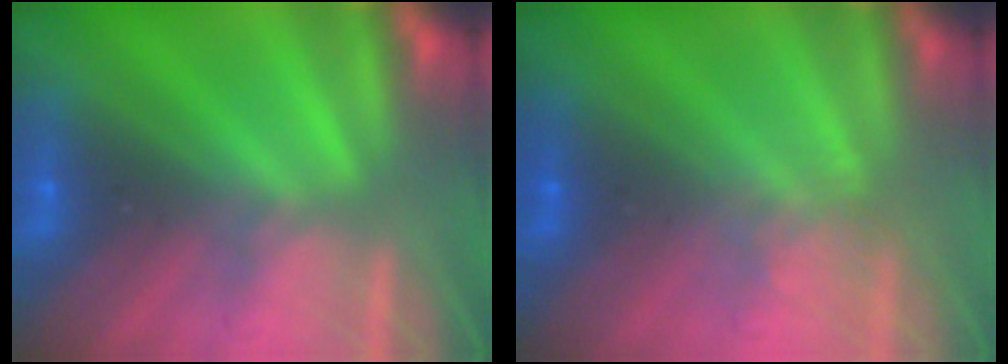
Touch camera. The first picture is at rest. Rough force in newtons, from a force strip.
{"total": 1.1}